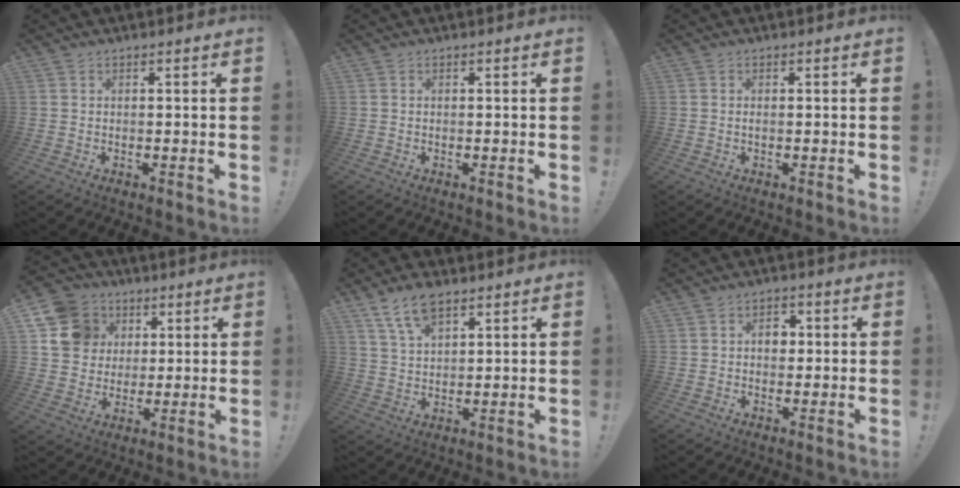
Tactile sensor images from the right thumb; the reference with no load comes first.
{"total": 0.0}
{"total": 0.6, "force": [-0.2, 0.0, 0.5], "torque": [-0.014, 0.001, -0.003]}
{"total": 14.1, "force": [4.6, 12.4, 4.8], "torque": [-0.068, -0.009, 0.100]}
{"total": 8.2, "force": [5.3, 3.7, 5.1], "torque": [-0.096, -0.015, 0.100]}
{"total": 4.4, "force": [0.0, 3.3, 2.8], "torque": [-0.038, 0.008, -0.005]}